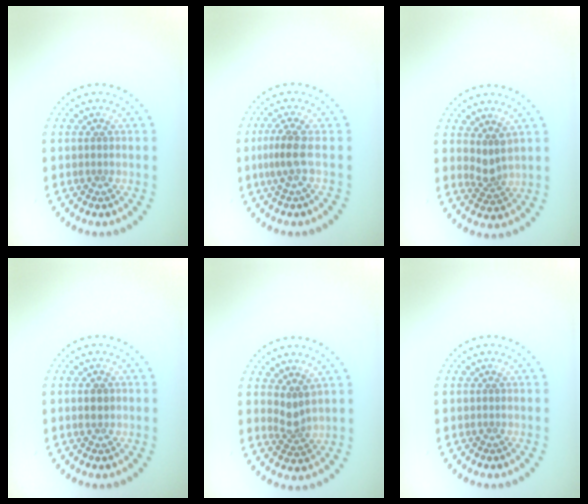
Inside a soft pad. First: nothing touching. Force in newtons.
{"total": 2.3, "press": 1.6, "slide": 1.6}
{"total": 1.9, "press": 1.4, "slide": 1.3}
{"total": 1.4, "press": 1.4, "slide": 0.1}
{"total": 2.0, "press": 1.4, "slide": 1.4}
{"total": 0.0}